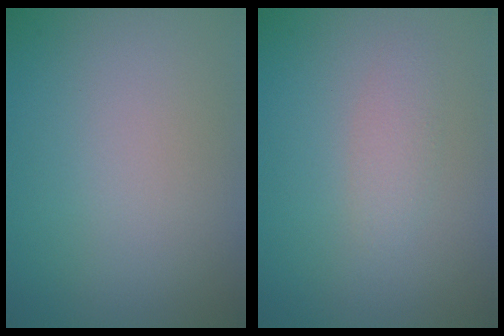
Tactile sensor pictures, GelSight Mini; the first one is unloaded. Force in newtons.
{"total": 1.4, "press": 1.4, "slide": 0.1}